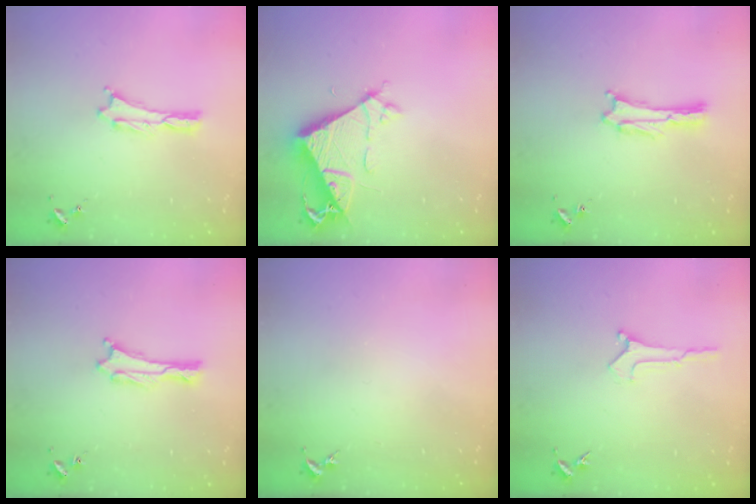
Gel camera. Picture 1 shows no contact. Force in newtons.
{"total": 7.9, "press": 7.9, "slide": 0.6}
{"total": 0.0}
{"total": 0.6, "press": 0.6, "slide": 0.1}
{"total": 0.0}
{"total": 0.0}